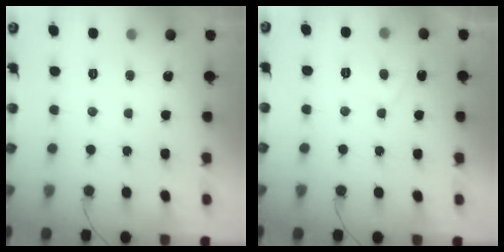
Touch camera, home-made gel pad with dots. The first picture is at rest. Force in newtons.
{"total": 2.8, "press": 2.7, "slide": 0.6}